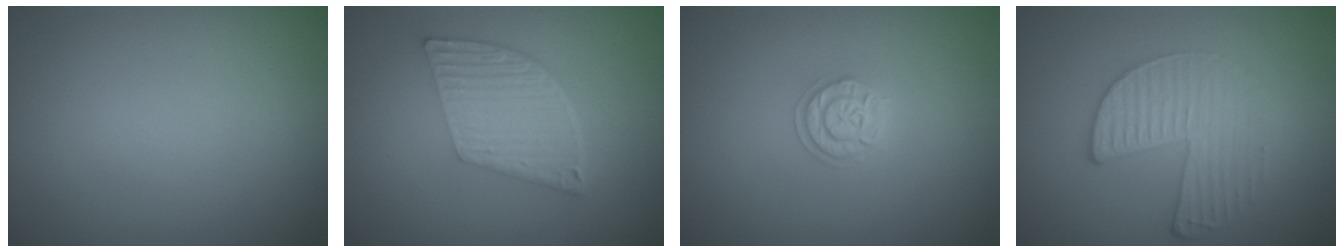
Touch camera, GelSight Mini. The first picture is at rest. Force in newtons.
{"total": 6.1, "press": 4.1, "slide": 4.5}
{"total": 2.0, "press": 1.9, "slide": 0.3}
{"total": 4.1, "press": 2.8, "slide": 2.9}